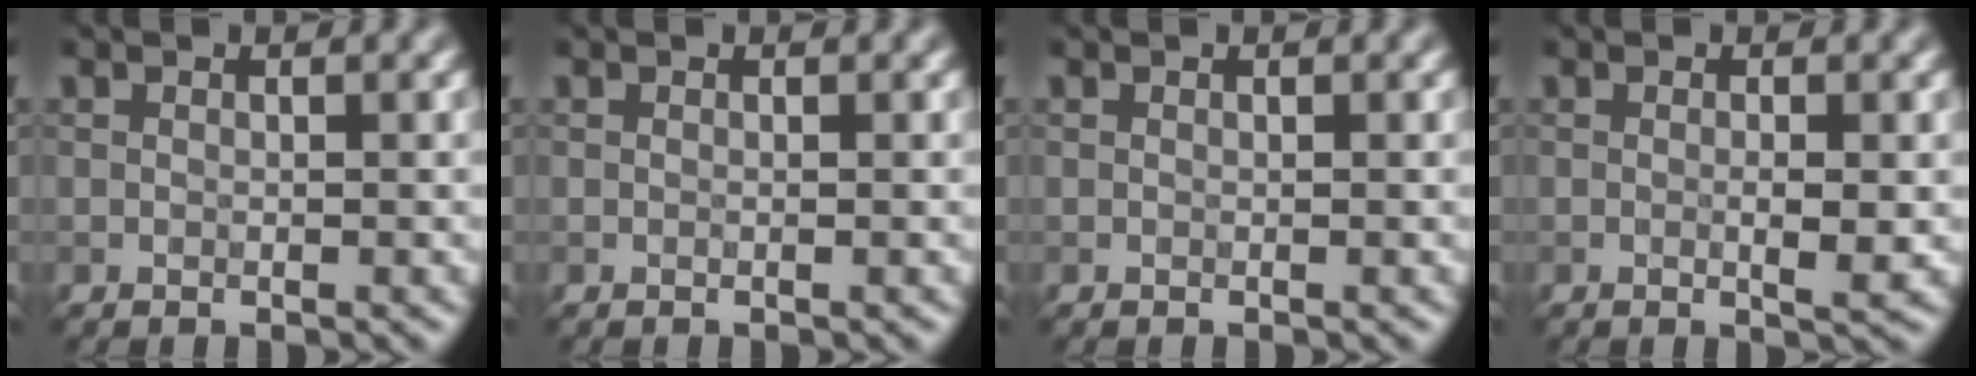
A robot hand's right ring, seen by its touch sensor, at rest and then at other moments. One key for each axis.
{"total": 0.0}
{"total": 0.0}
{"total": 1.8, "fx": -0.1, "fy": 0.3, "fz": 1.7, "tx": -0.027, "ty": -0.006, "tz": -0.003}